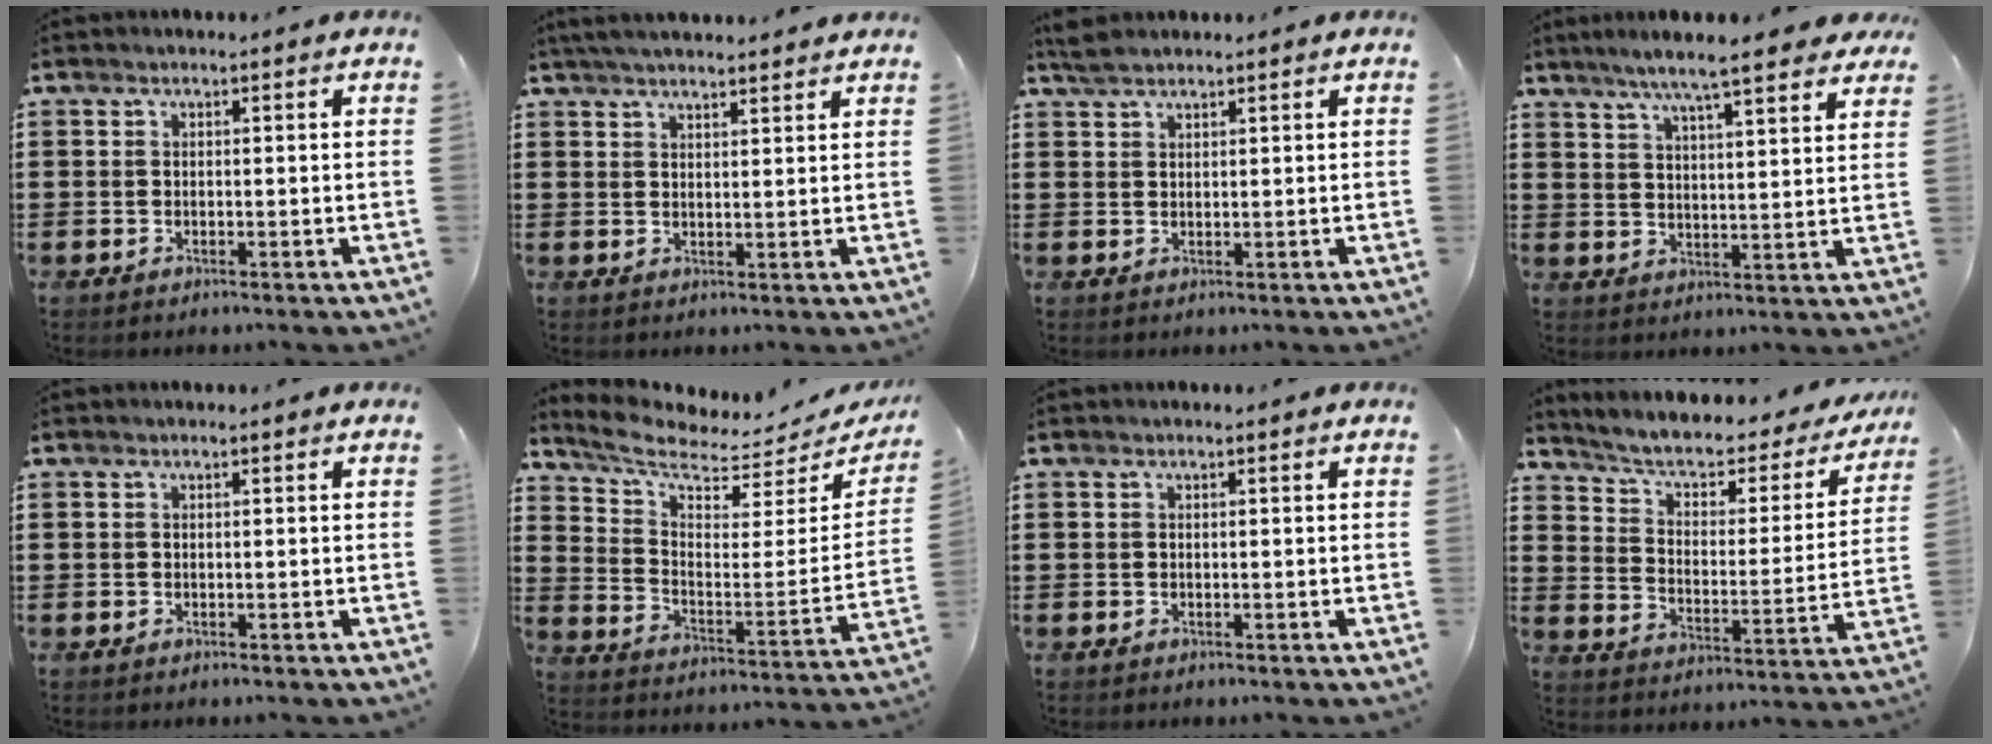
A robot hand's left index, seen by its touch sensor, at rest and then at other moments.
{"total": 3.1, "force": [3.0, -0.1, 0.9], "torque": [-0.024, -0.003, 0.057]}
{"total": 2.4, "force": [2.1, 0.7, 1.0], "torque": [-0.023, 0.003, 0.039]}
{"total": 7.0, "force": [6.0, 0.1, 3.6], "torque": [-0.082, -0.024, 0.101]}
{"total": 0.0}
{"total": 5.8, "force": [5.1, 0.9, 2.6], "torque": [-0.079, -0.050, 0.084]}
{"total": 0.0}
{"total": 4.7, "force": [3.0, 2.1, 3.0], "torque": [-0.074, -0.019, 0.043]}